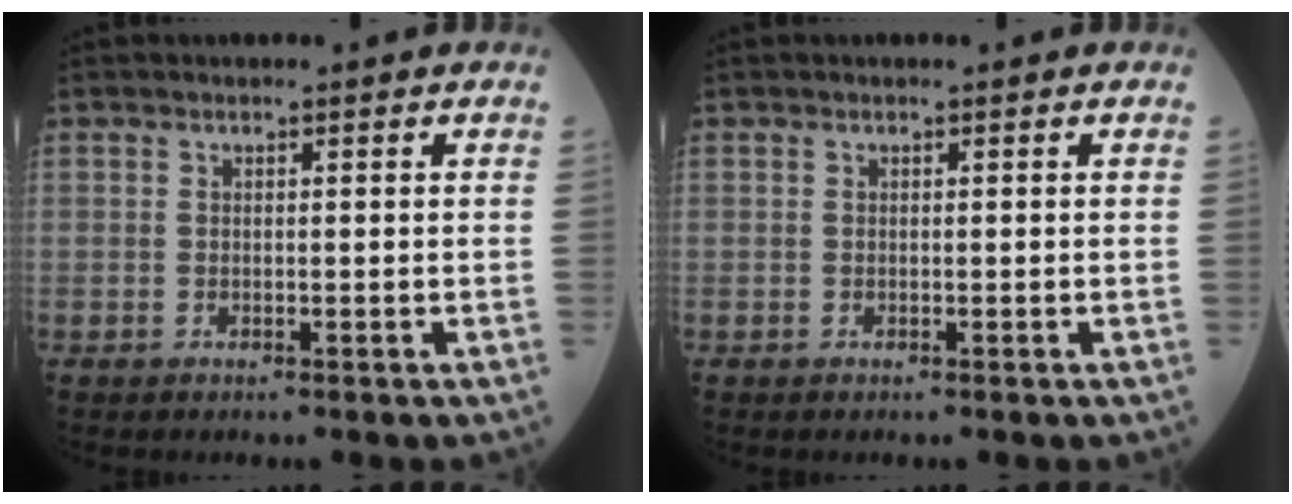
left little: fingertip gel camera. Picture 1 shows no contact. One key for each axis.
{"total": 0.0}